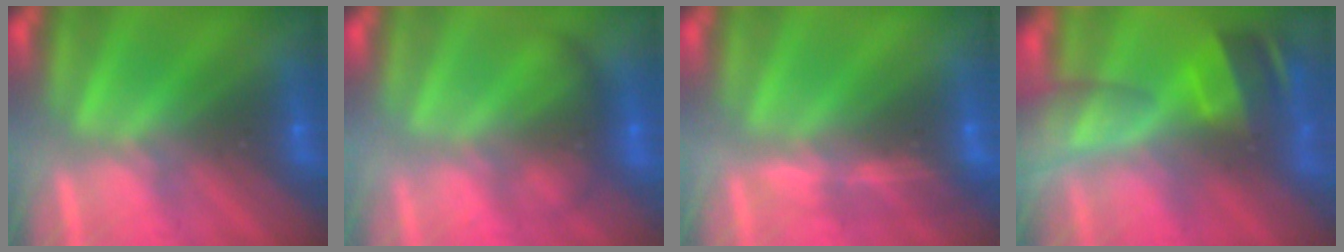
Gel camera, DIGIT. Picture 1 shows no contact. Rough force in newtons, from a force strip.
{"total": 2.1}
{"total": 1.4}
{"total": 10.0}